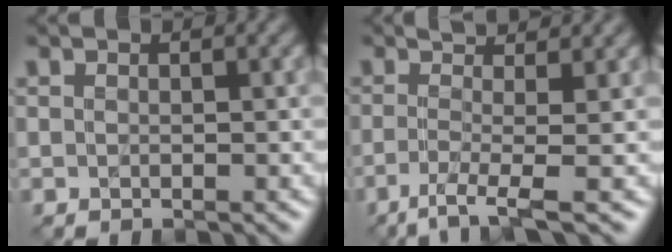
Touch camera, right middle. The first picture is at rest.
{"total": 4.6, "force": [-1.1, 1.0, 4.4], "torque": [-0.075, -0.003, -0.031]}